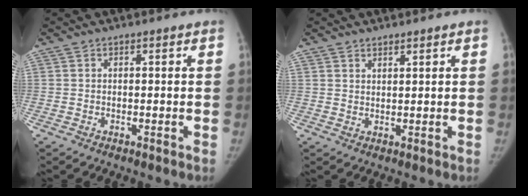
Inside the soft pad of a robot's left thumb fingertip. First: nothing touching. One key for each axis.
{"total": 1.5, "fx": 1.3, "fy": 0.5, "fz": 0.4, "tx": 0.005, "ty": -0.011, "tz": 0.024}